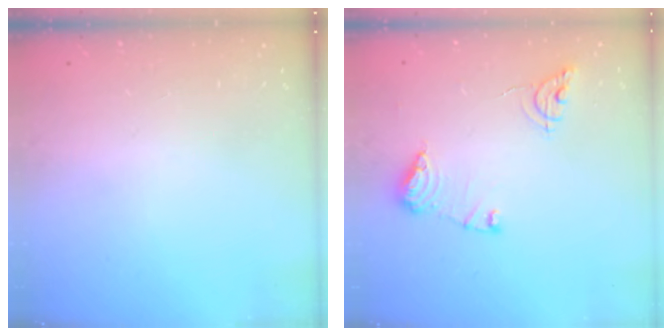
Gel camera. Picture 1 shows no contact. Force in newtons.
{"total": 10.2, "press": 10.2, "slide": 0.6}